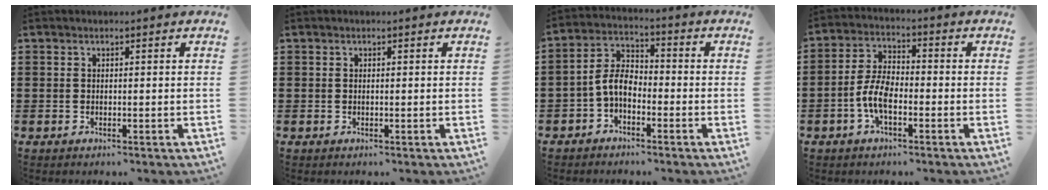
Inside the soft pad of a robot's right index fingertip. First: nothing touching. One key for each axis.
{"total": 0.0}
{"total": 5.6, "fx": -2.1, "fy": 3.3, "fz": 4.0, "tx": -0.103, "ty": 0.006, "tz": -0.051}
{"total": 6.5, "fx": -2.2, "fy": 3.1, "fz": 5.3, "tx": -0.132, "ty": -0.004, "tz": -0.051}